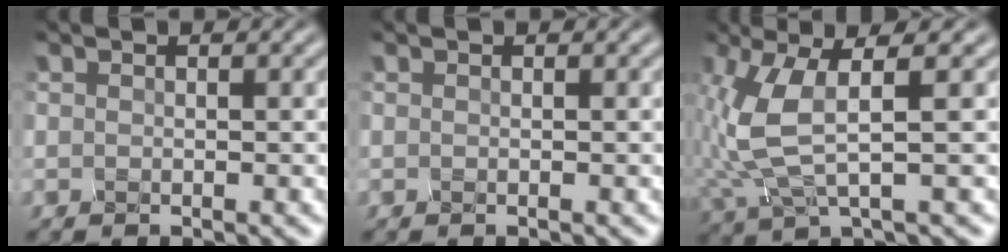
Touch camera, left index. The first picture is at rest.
{"total": 0.0}
{"total": 4.3, "force": [1.0, 0.6, 4.1], "torque": [-0.134, -0.002, 0.035]}